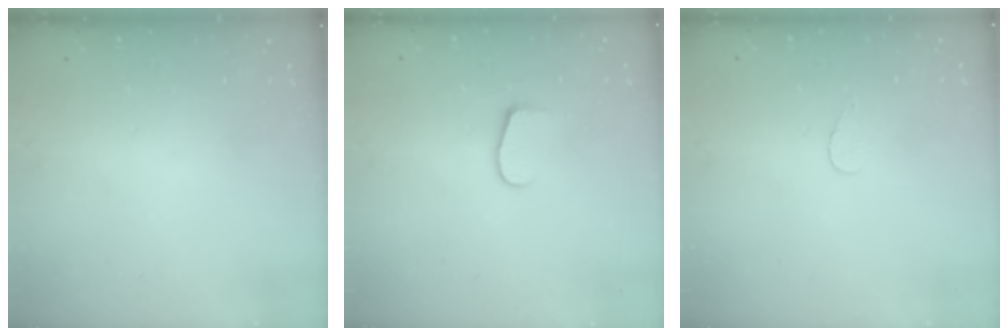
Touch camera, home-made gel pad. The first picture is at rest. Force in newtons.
{"total": 6.6, "press": 6.6, "slide": 0.6}
{"total": 2.8, "press": 2.8, "slide": 0.3}